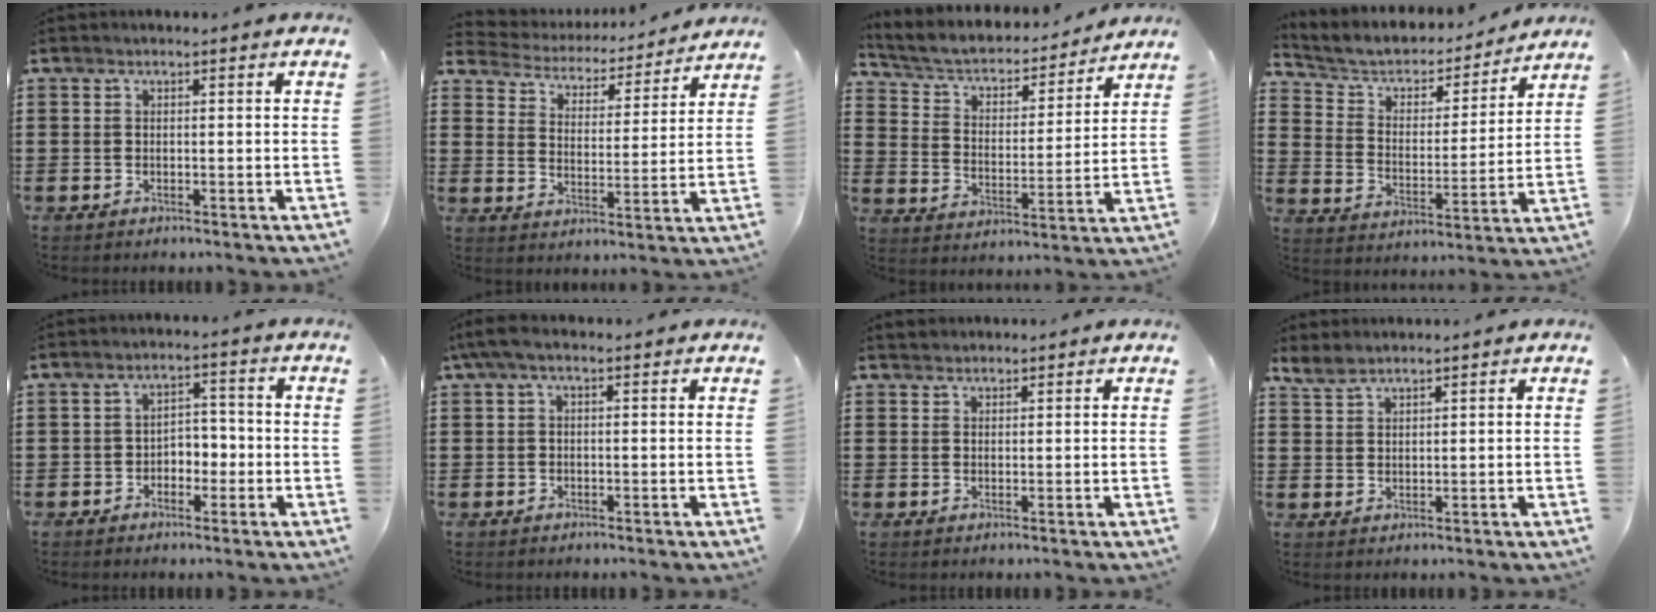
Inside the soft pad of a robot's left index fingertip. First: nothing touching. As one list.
[{"total": 3.6, "force": [3.6, 0.6, 0.0], "torque": [-0.027, -0.033, 0.054]}, {"total": 4.1, "force": [3.5, 1.5, 1.4], "torque": [-0.050, -0.028, 0.051]}, {"total": 4.8, "force": [4.3, 1.9, 1.1], "torque": [-0.051, -0.035, 0.066]}, {"total": 3.1, "force": [-1.6, 2.1, 1.5], "torque": [-0.037, 0.007, -0.038]}, {"total": 2.0, "force": [-0.3, 0.5, 1.9], "torque": [-0.041, -0.002, -0.010]}, {"total": 1.3, "force": [1.2, 0.4, -0.1], "torque": [-0.003, 0.000, 0.025]}, {"total": 2.5, "force": [2.3, 0.7, 0.8], "torque": [-0.022, 0.000, 0.044]}]